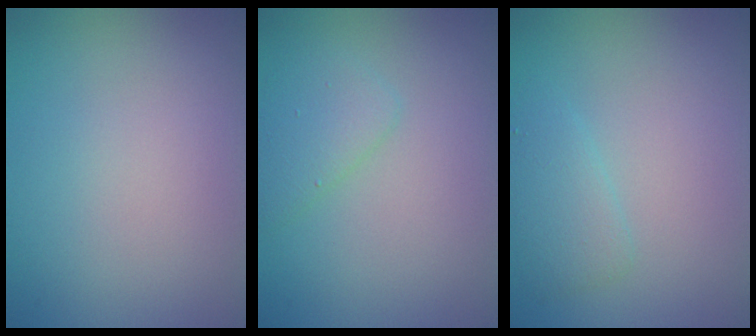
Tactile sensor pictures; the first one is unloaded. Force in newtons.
{"total": 2.1, "press": 2.1, "slide": 0.2}
{"total": 1.9, "press": 1.9, "slide": 0.2}